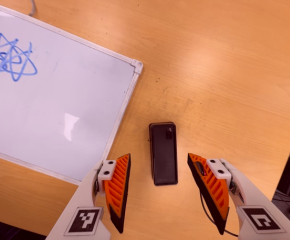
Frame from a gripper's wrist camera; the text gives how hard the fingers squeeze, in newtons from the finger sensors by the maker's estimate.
{"total": 0.0}